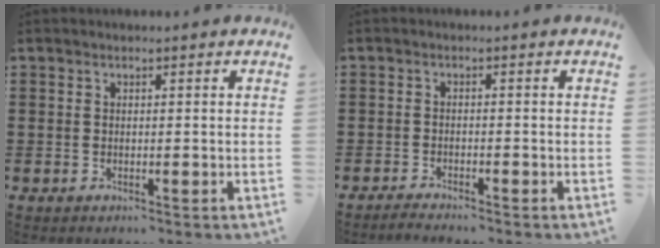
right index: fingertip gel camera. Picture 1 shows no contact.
{"total": 1.6, "force": [-1.6, -0.2, -0.1], "torque": [-0.002, 0.001, -0.032]}